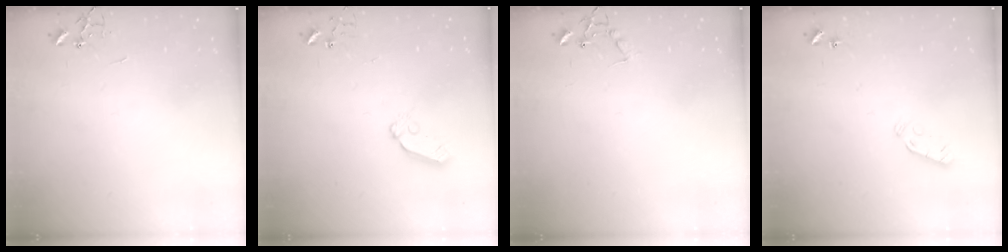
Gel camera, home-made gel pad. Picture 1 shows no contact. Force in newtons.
{"total": 7.0, "press": 7.0, "slide": 0.6}
{"total": 7.5, "press": 7.5, "slide": 0.4}
{"total": 3.5, "press": 3.5, "slide": 0.4}